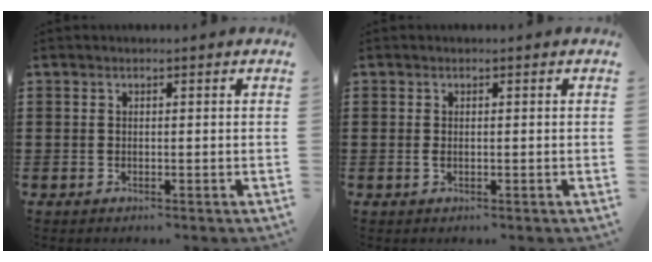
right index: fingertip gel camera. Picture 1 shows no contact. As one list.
[{"total": 0.7, "force": [-0.1, 0.2, 0.7], "torque": [-0.016, -0.004, -0.001]}]